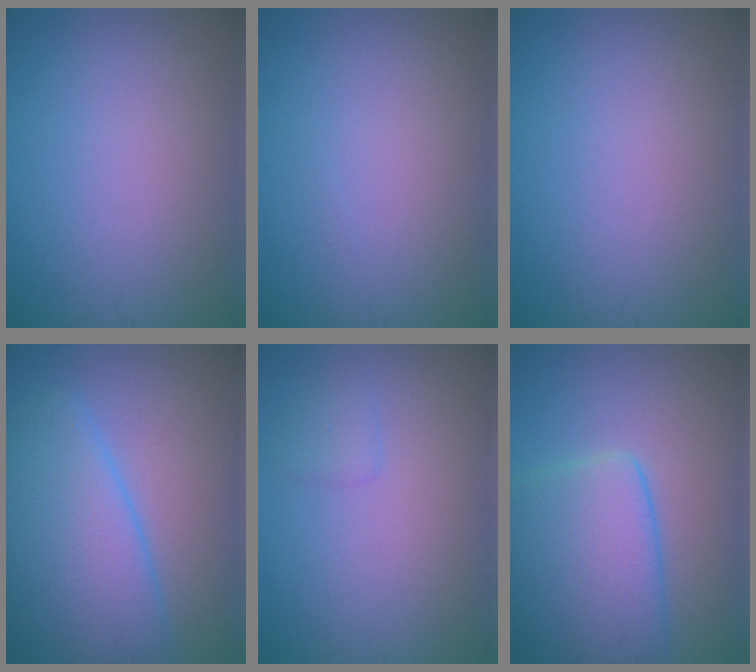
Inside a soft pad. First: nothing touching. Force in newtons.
{"total": 0.0}
{"total": 0.0}
{"total": 8.1, "press": 8.1, "slide": 0.5}
{"total": 1.0, "press": 1.0, "slide": 0.1}
{"total": 7.9, "press": 7.9, "slide": 0.3}